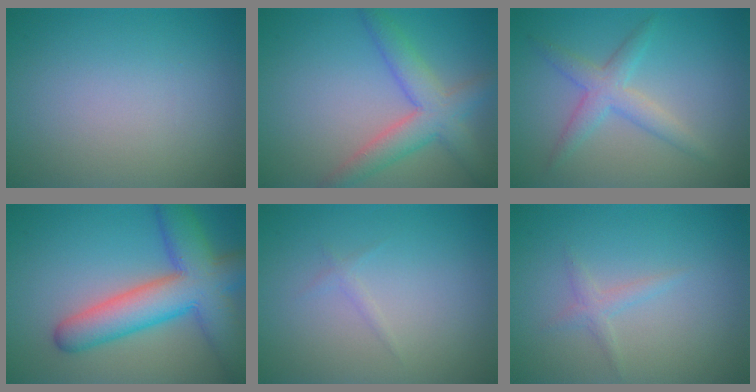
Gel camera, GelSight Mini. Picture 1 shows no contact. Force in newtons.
{"total": 4.7, "press": 4.7, "slide": 0.3}
{"total": 3.0, "press": 3.0, "slide": 0.1}
{"total": 9.3, "press": 9.3, "slide": 0.4}
{"total": 1.2, "press": 1.2, "slide": 0.2}
{"total": 1.3, "press": 1.3, "slide": 0.1}